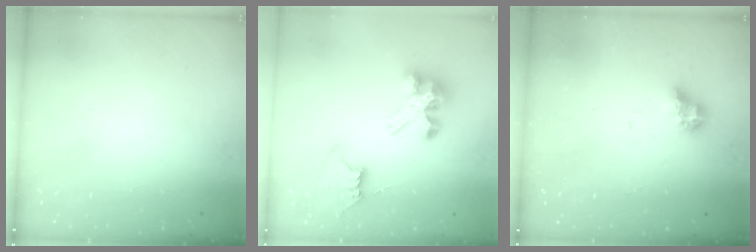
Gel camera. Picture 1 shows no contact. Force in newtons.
{"total": 7.7, "press": 7.7, "slide": 0.3}
{"total": 7.4, "press": 7.3, "slide": 1.0}